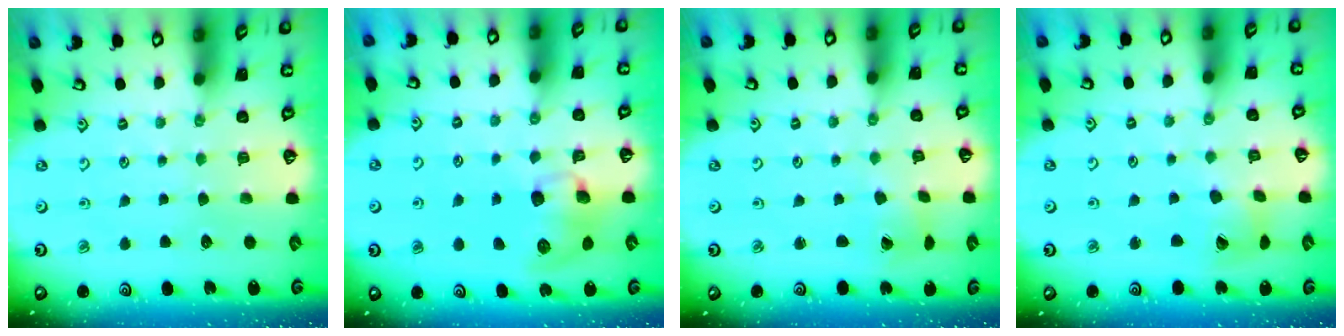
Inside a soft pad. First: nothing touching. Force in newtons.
{"total": 9.8, "press": 9.7, "slide": 1.2}
{"total": 1.4, "press": 1.4, "slide": 0.2}
{"total": 9.7, "press": 9.6, "slide": 1.3}